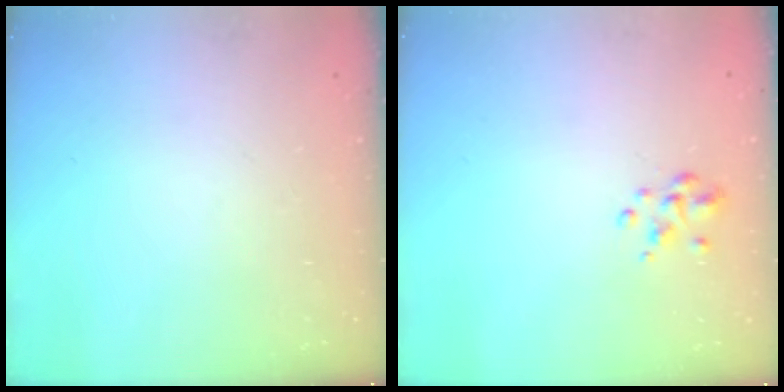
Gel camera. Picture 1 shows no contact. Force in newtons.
{"total": 2.5, "press": 2.4, "slide": 0.7}